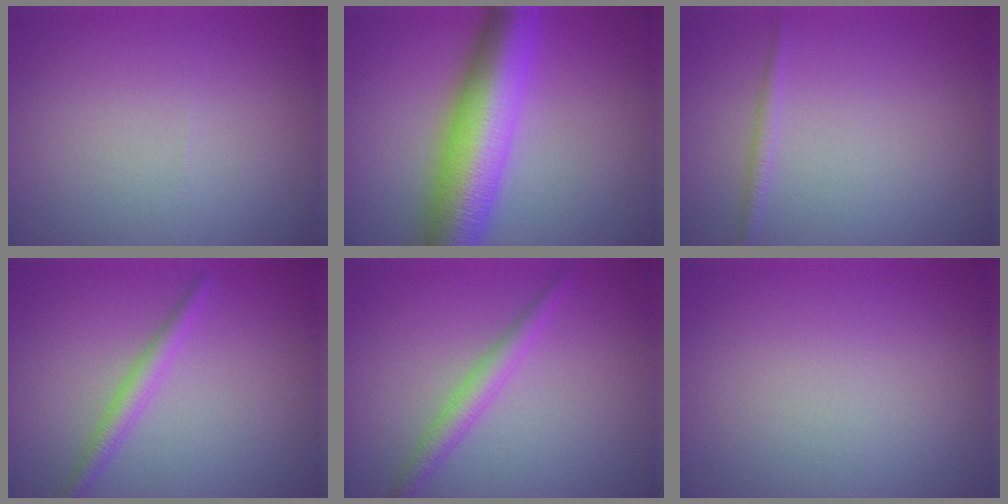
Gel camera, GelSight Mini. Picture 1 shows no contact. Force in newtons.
{"total": 10.1, "press": 10.1, "slide": 0.2}
{"total": 0.9, "press": 0.9, "slide": 0.1}
{"total": 2.0, "press": 2.0, "slide": 0.0}
{"total": 2.2, "press": 2.2, "slide": 0.0}
{"total": 0.0}